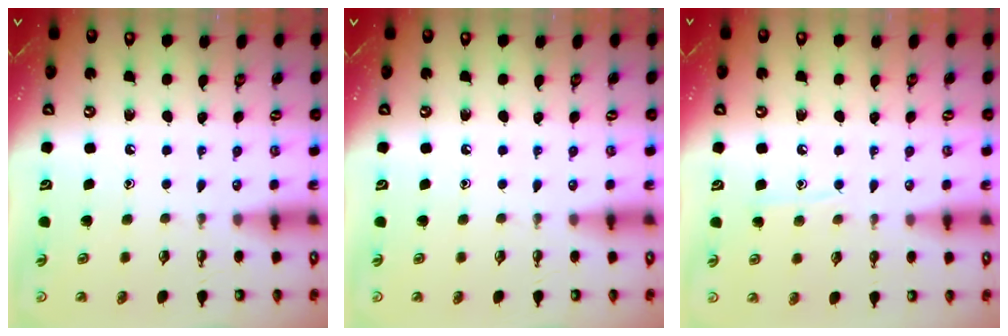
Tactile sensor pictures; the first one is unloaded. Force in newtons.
{"total": 0.0}
{"total": 6.6, "press": 6.5, "slide": 0.7}